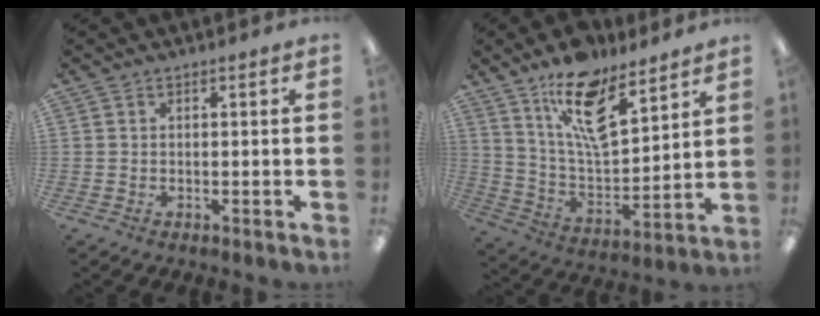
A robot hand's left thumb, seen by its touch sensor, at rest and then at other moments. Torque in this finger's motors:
{"motor_torque": [0.51, 0.53, 1.39, -1.38, 0.14]}